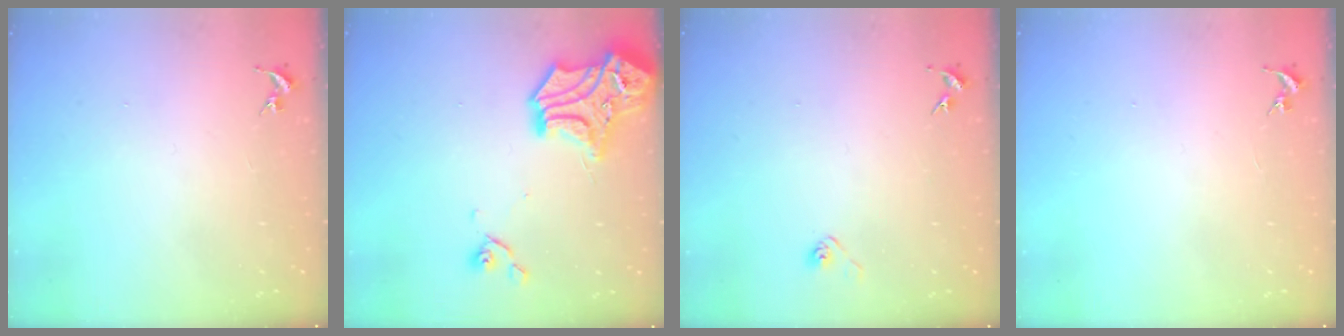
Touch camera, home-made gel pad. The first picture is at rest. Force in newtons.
{"total": 17.6, "press": 17.4, "slide": 2.2}
{"total": 2.9, "press": 2.8, "slide": 0.8}
{"total": 0.0}